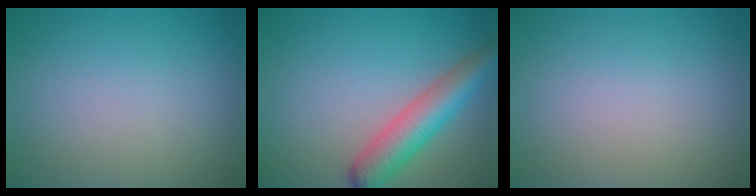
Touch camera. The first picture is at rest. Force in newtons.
{"total": 5.4, "press": 5.4, "slide": 0.2}
{"total": 0.0}